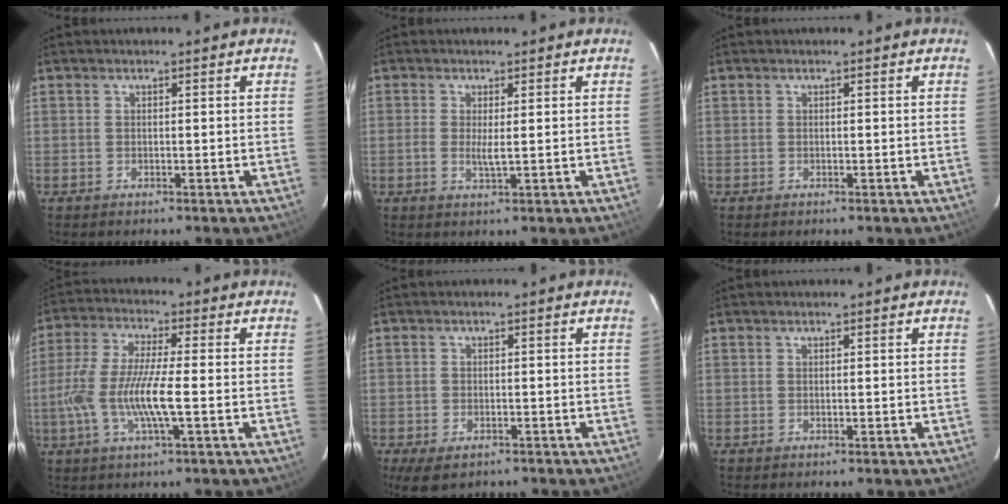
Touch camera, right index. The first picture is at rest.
{"total": 2.4, "force": [0.0, 0.4, 2.4], "torque": [-0.050, -0.005, -0.002]}
{"total": 0.0}
{"total": 11.7, "force": [-2.6, 1.9, 11.2], "torque": [-0.233, -0.006, -0.052]}
{"total": 5.8, "force": [-3.8, 3.0, 3.2], "torque": [-0.073, -0.021, -0.060]}
{"total": 0.0}